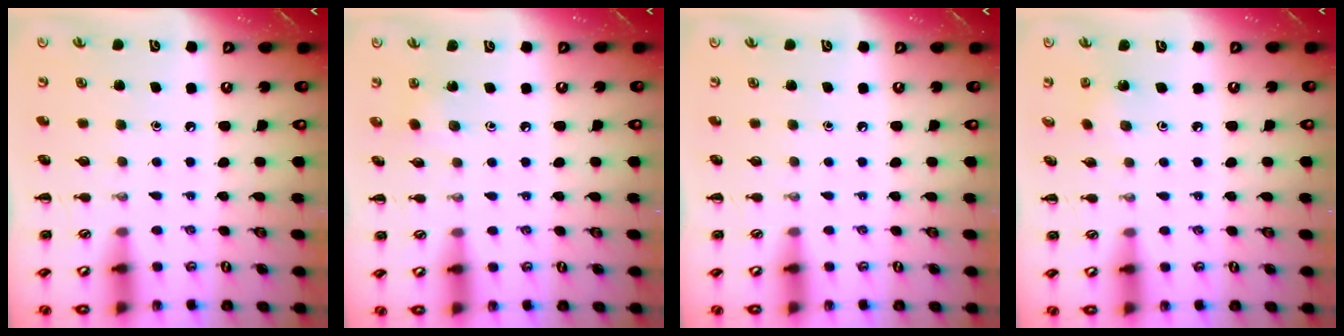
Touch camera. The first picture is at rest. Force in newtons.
{"total": 2.2, "press": 2.1, "slide": 0.7}
{"total": 0.0}
{"total": 1.1, "press": 1.0, "slide": 0.5}